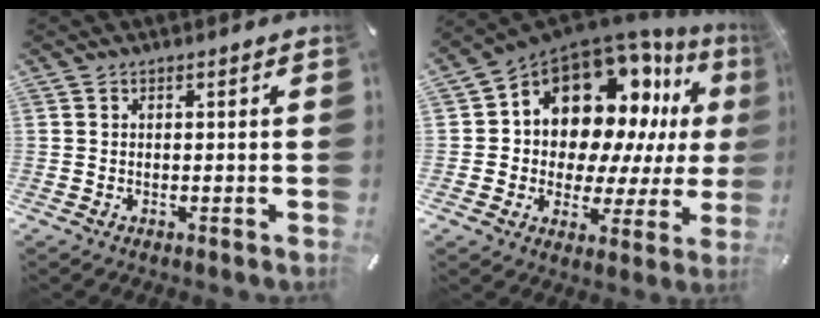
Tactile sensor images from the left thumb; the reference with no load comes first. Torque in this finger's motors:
{"motor_torque": [1.51, 3.08, 2.36, -0.41, 0.24]}